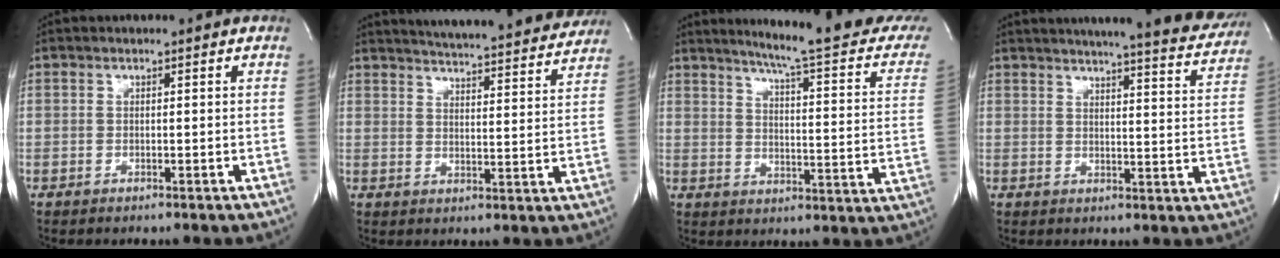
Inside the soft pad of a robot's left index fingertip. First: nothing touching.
{"total": 23.2, "force": [21.6, 2.2, 8.1], "torque": [-0.125, -0.040, 0.268]}
{"total": 20.6, "force": [17.6, 0.5, 10.7], "torque": [-0.144, -0.056, 0.212]}
{"total": 21.4, "force": [19.3, 2.0, 9.1], "torque": [-0.125, -0.050, 0.219]}